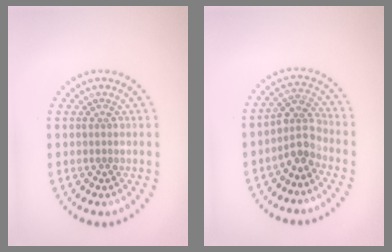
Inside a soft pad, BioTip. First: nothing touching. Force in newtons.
{"total": 2.8, "press": 2.1, "slide": 1.8}